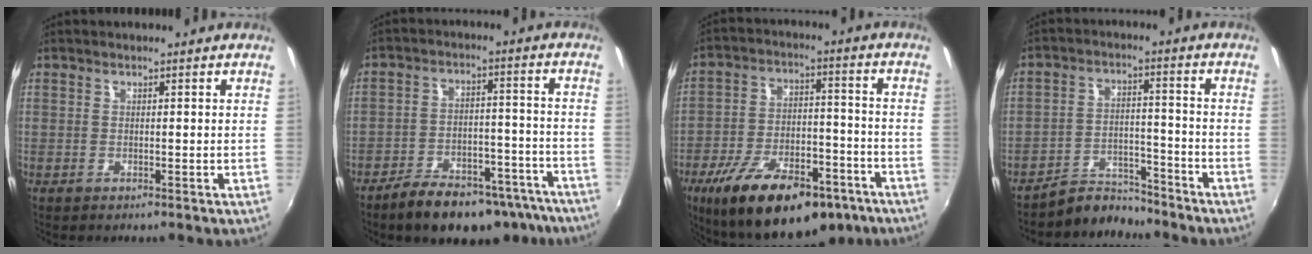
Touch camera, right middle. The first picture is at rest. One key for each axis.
{"total": 18.6, "fx": -14.9, "fy": 7.4, "fz": 8.4, "tx": -0.145, "ty": 0.012, "tz": -0.186}
{"total": 23.2, "fx": -15.0, "fy": 10.0, "fz": 14.5, "tx": -0.258, "ty": -0.015, "tz": -0.219}
{"total": 7.1, "fx": -6.9, "fy": 1.7, "fz": 0.1, "tx": -0.012, "ty": 0.021, "tz": -0.114}